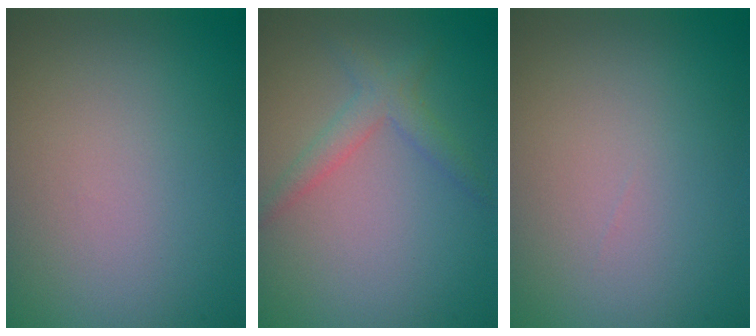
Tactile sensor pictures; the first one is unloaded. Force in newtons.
{"total": 2.2, "press": 2.2, "slide": 0.1}
{"total": 0.0}